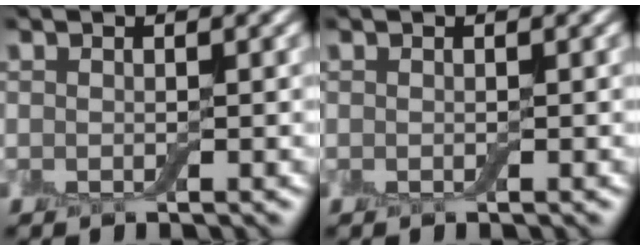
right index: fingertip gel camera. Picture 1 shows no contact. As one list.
[{"total": 0.0}]